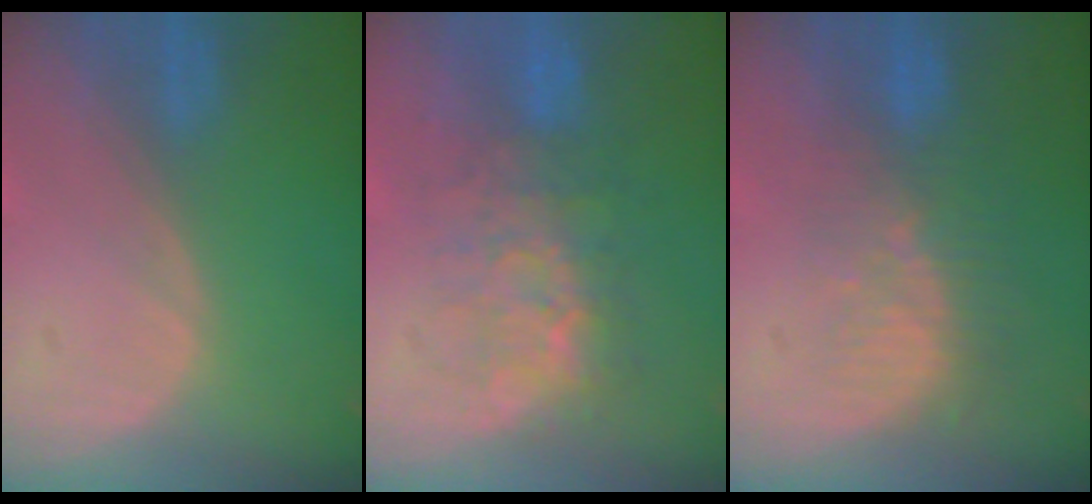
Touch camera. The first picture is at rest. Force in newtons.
{"total": 8.1, "press": 7.8, "slide": 1.9}
{"total": 8.2, "press": 7.1, "slide": 4.0}